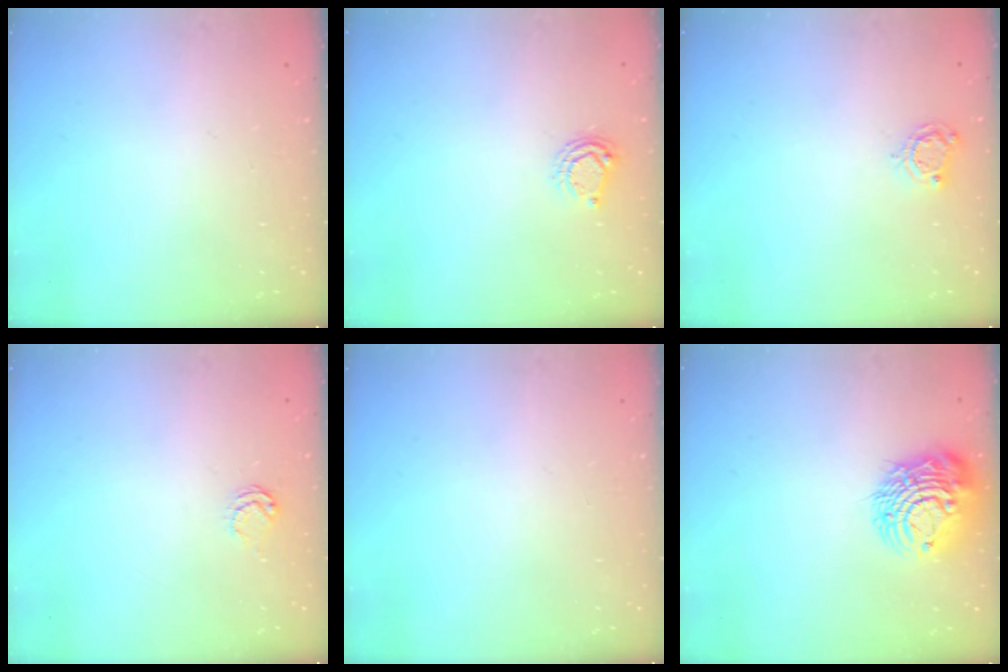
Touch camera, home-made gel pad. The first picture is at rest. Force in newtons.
{"total": 5.9, "press": 5.9, "slide": 0.6}
{"total": 5.0, "press": 5.0, "slide": 0.3}
{"total": 4.3, "press": 4.2, "slide": 0.6}
{"total": 0.0}
{"total": 12.1, "press": 12.0, "slide": 1.4}